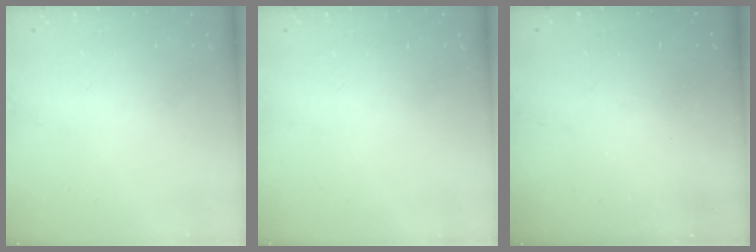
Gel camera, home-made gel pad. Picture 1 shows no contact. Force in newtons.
{"total": 0.0}
{"total": 3.3, "press": 3.3, "slide": 0.1}